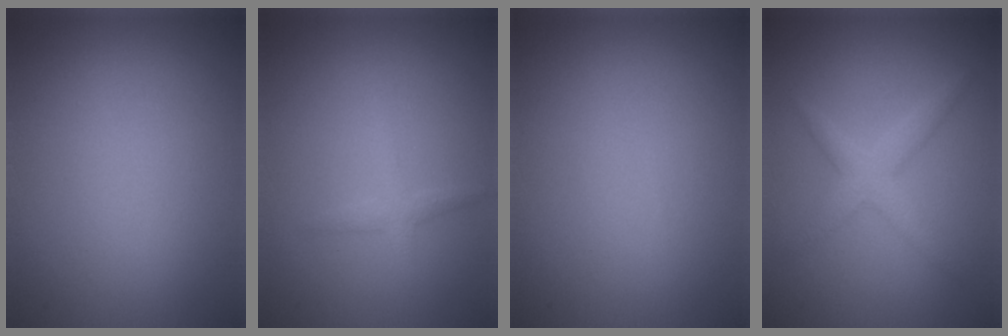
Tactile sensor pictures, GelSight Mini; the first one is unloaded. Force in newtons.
{"total": 1.5, "press": 1.5, "slide": 0.1}
{"total": 0.0}
{"total": 2.6, "press": 2.6, "slide": 0.1}